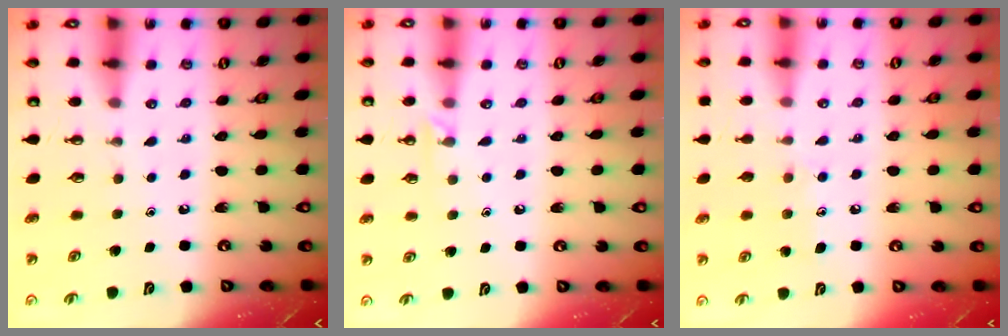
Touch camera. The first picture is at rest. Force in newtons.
{"total": 4.2, "press": 4.2, "slide": 0.6}
{"total": 7.0, "press": 7.0, "slide": 0.4}